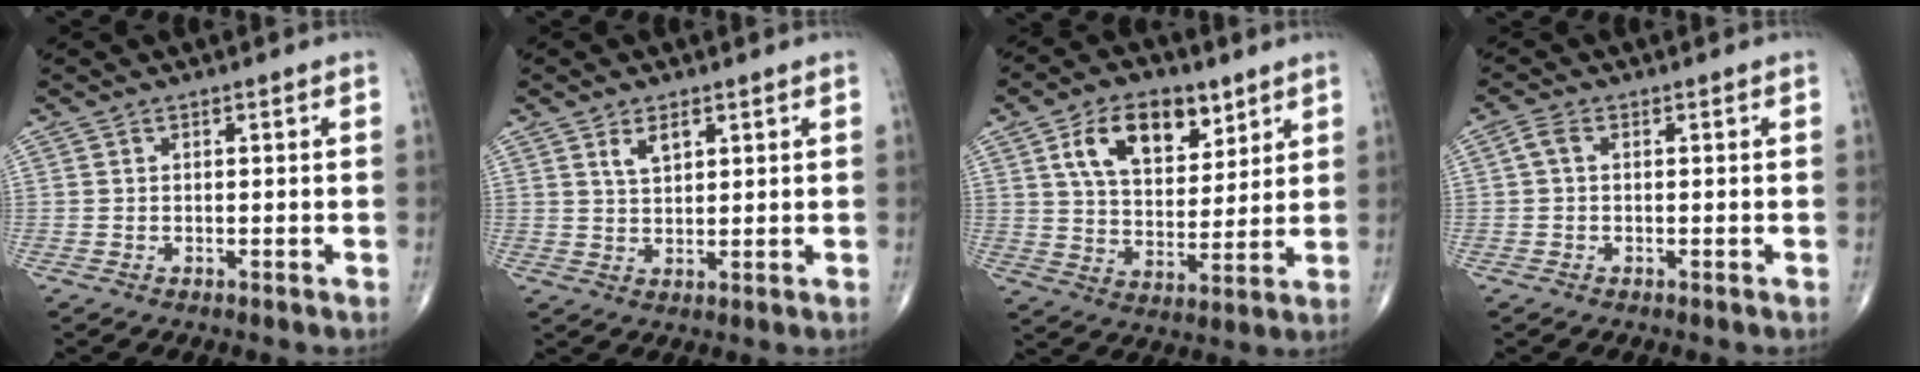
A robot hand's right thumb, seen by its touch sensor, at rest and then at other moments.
{"total": 3.9, "force": [2.1, 1.9, 2.7], "torque": [-0.039, -0.010, 0.040]}
{"total": 14.4, "force": [7.0, 8.5, 9.4], "torque": [-0.118, -0.029, 0.125]}
{"total": 2.0, "force": [0.2, 1.2, 1.6], "torque": [-0.031, 0.009, 0.002]}